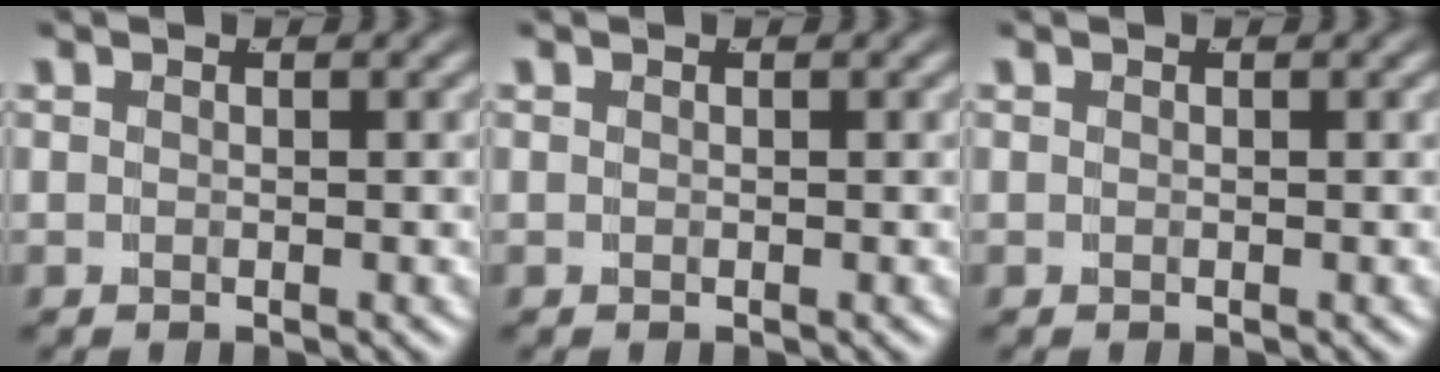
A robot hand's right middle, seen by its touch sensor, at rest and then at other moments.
{"total": 0.0}
{"total": 0.0}